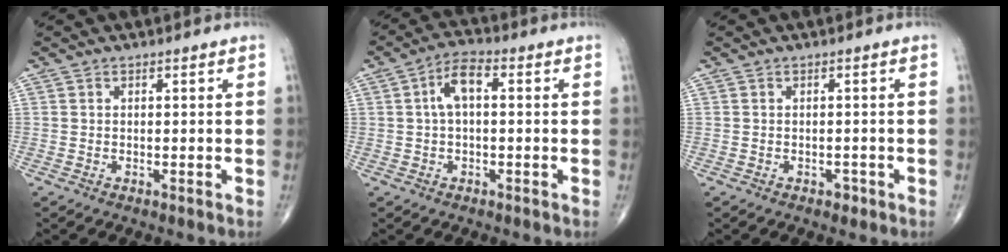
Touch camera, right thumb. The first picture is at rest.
{"total": 5.7, "force": [0.6, 2.7, 5.0], "torque": [-0.093, 0.022, 0.002]}
{"total": 1.4, "force": [-0.8, 0.9, 0.6], "torque": [-0.006, 0.003, -0.010]}